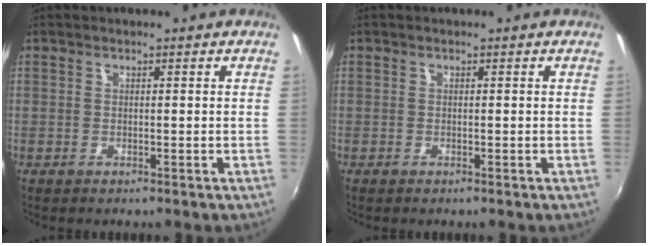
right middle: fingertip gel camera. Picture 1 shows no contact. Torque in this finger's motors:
{"motor_torque": [0.17, -0.17, 0.05, 0.01]}